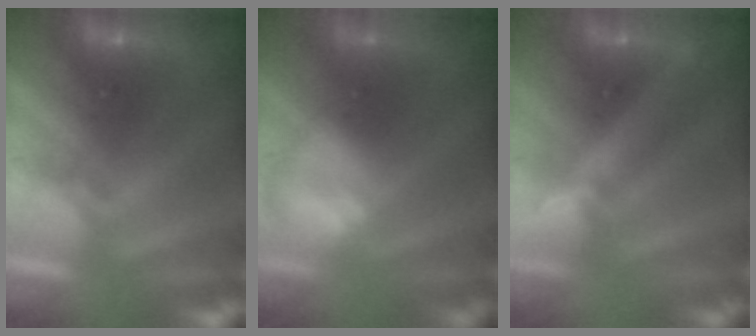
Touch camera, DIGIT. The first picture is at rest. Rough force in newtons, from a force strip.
{"total": 2.4}
{"total": 2.4}